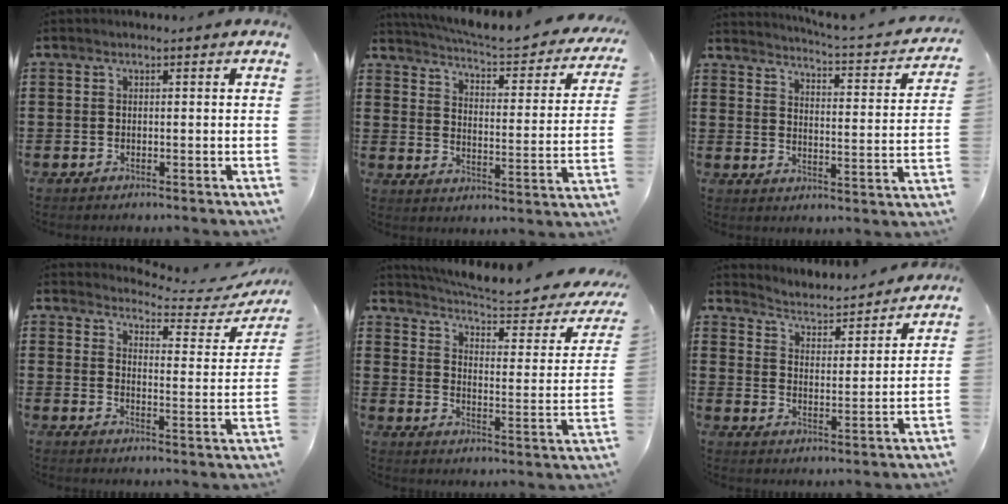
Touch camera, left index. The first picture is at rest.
{"total": 4.4, "force": [4.1, -0.1, 1.8], "torque": [-0.057, -0.038, 0.061]}
{"total": 2.5, "force": [2.3, -0.6, 0.9], "torque": [-0.030, -0.034, 0.024]}
{"total": 3.8, "force": [3.6, 0.4, 1.0], "torque": [-0.034, -0.029, 0.056]}
{"total": 5.2, "force": [4.5, 0.3, 2.7], "torque": [-0.068, -0.039, 0.070]}
{"total": 3.2, "force": [3.2, 0.2, 0.0], "torque": [-0.023, -0.034, 0.047]}